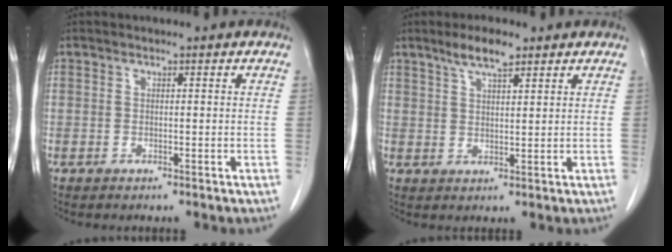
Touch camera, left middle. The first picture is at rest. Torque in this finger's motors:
{"motor_torque": [0.43, -0.36, 0.01, 0.03]}